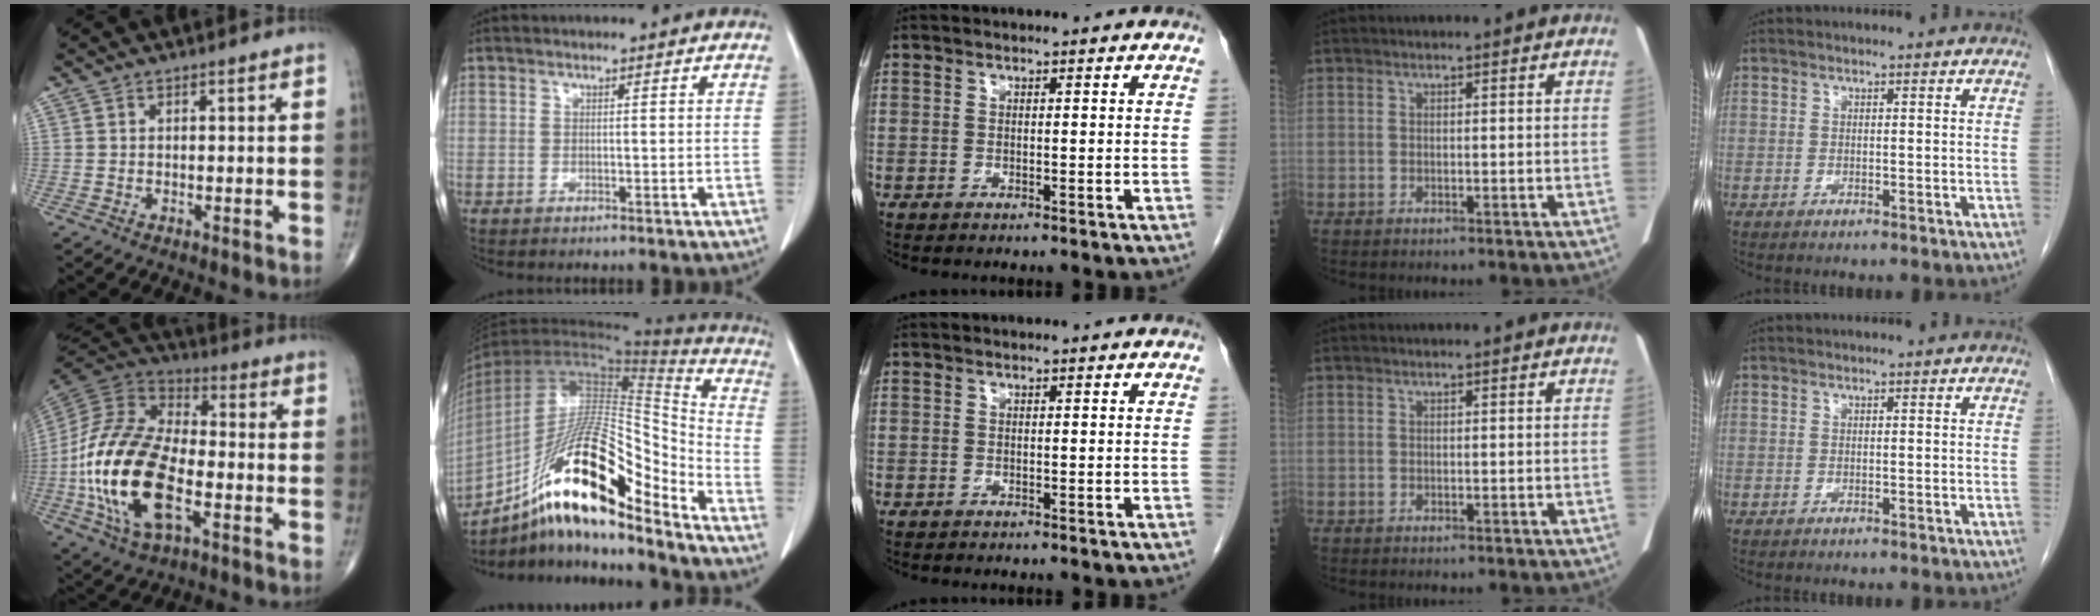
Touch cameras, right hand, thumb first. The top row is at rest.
{"thumb": {"total": 23.9, "force": [-5.8, 12.2, 19.8], "torque": [-0.405, 0.015, -0.106]}, "index": {"total": 22.8, "force": [-14.0, 4.7, 17.3], "torque": [-0.294, 0.004, -0.240]}}